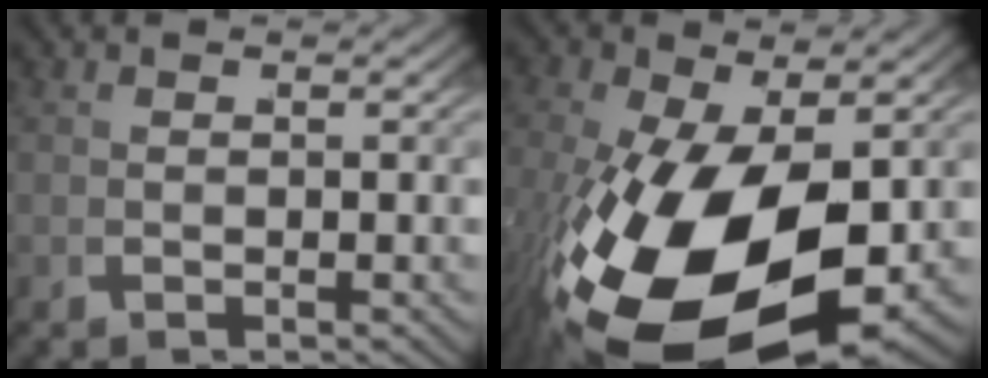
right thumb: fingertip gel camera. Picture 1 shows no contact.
{"total": 18.4, "force": [-3.8, 10.1, 14.9], "torque": [-0.312, -0.079, -0.019]}